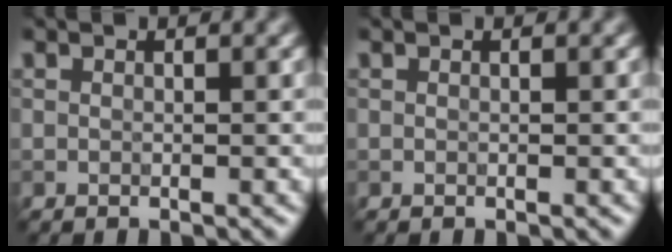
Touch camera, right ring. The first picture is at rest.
{"total": 0.0}